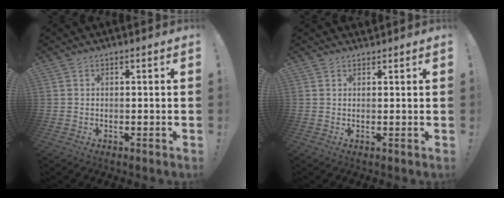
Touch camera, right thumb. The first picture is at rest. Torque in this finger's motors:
{"motor_torque": [-0.02, -0.31, -0.25, 0.29, 0.00]}